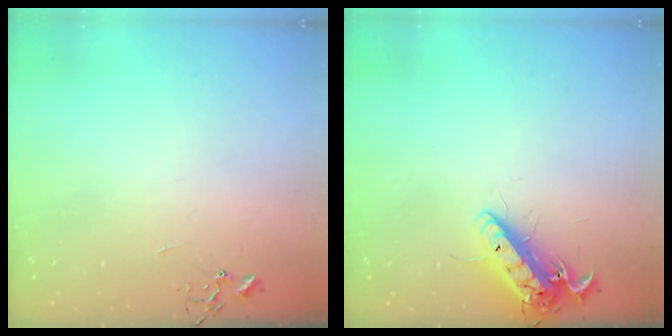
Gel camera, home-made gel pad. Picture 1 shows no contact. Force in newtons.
{"total": 14.8, "press": 14.5, "slide": 2.8}